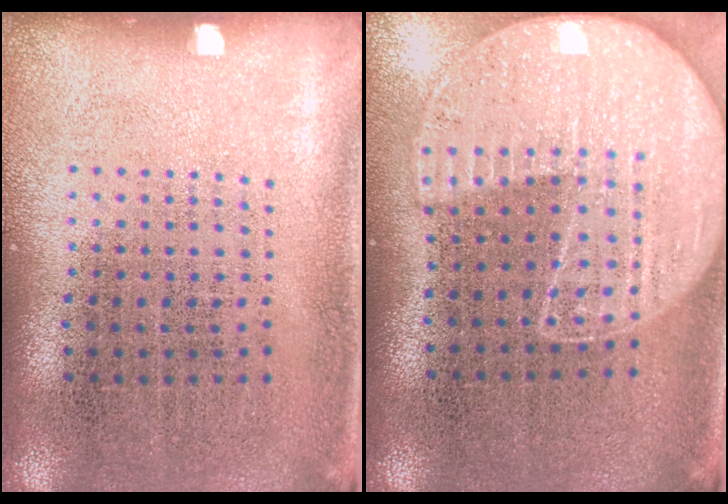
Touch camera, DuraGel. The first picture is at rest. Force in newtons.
{"total": 1.5, "press": 1.5, "slide": 0.3}